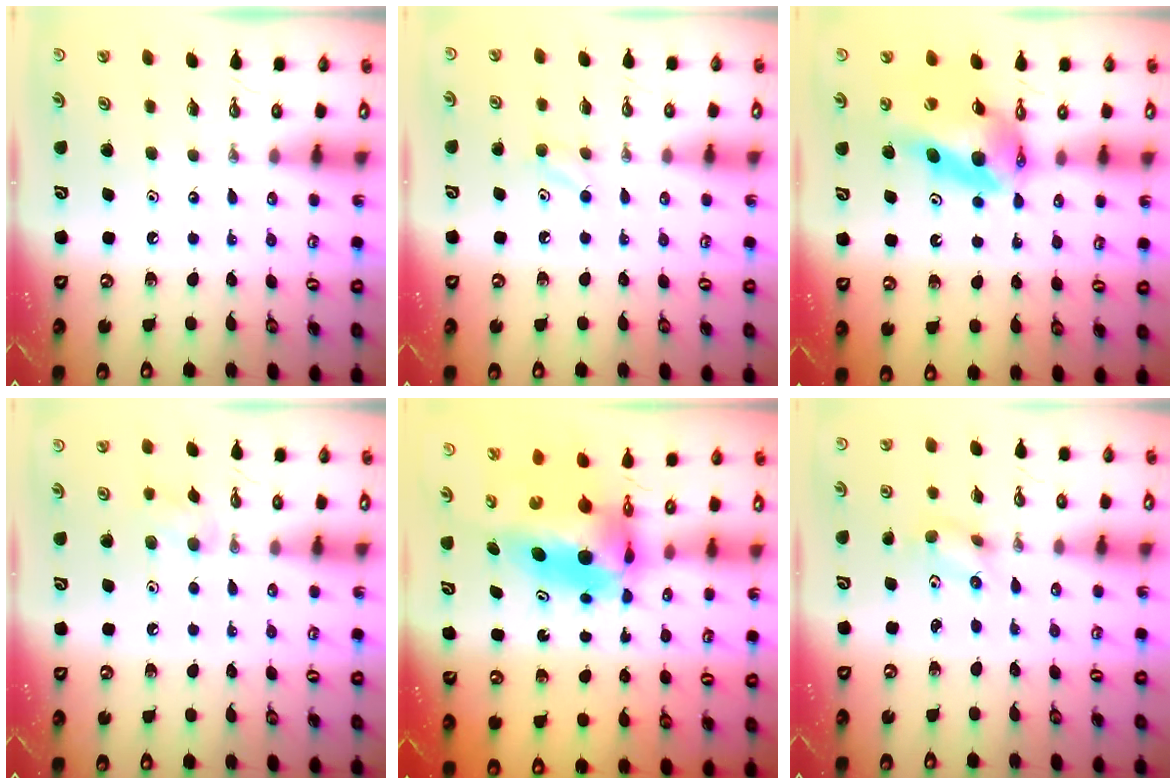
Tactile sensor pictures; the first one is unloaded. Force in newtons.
{"total": 3.8, "press": 3.7, "slide": 0.5}
{"total": 14.2, "press": 14.1, "slide": 1.5}
{"total": 7.6, "press": 7.5, "slide": 1.0}
{"total": 7.9, "press": 7.8, "slide": 1.5}
{"total": 2.8, "press": 2.6, "slide": 1.1}